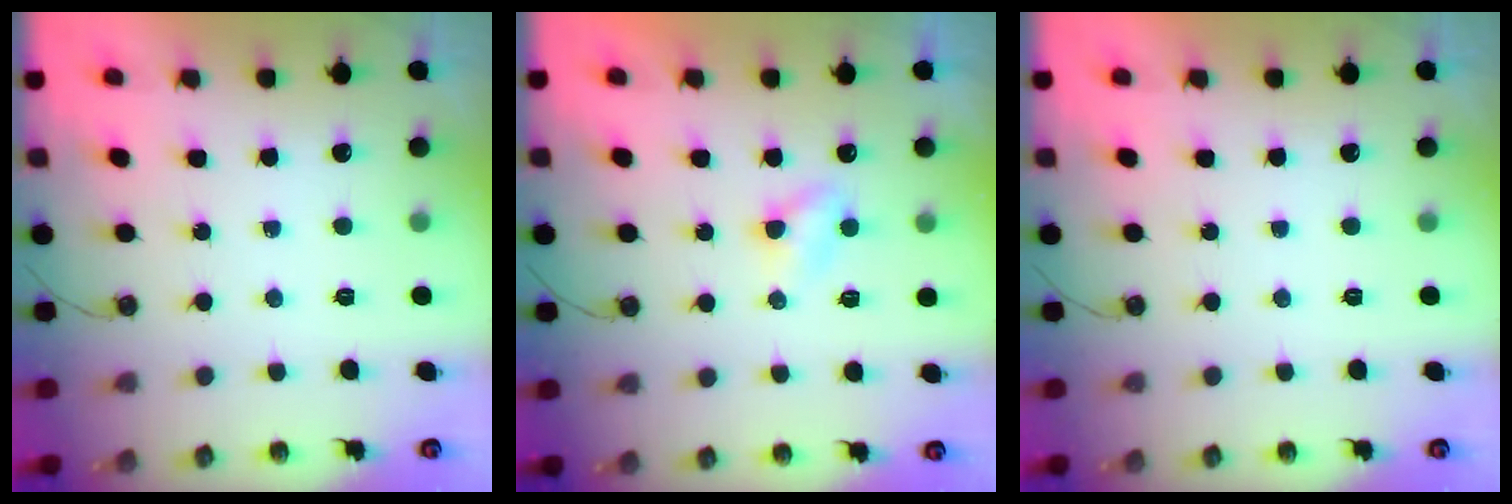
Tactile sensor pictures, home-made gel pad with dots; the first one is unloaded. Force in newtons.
{"total": 4.8, "press": 4.7, "slide": 0.5}
{"total": 0.0}